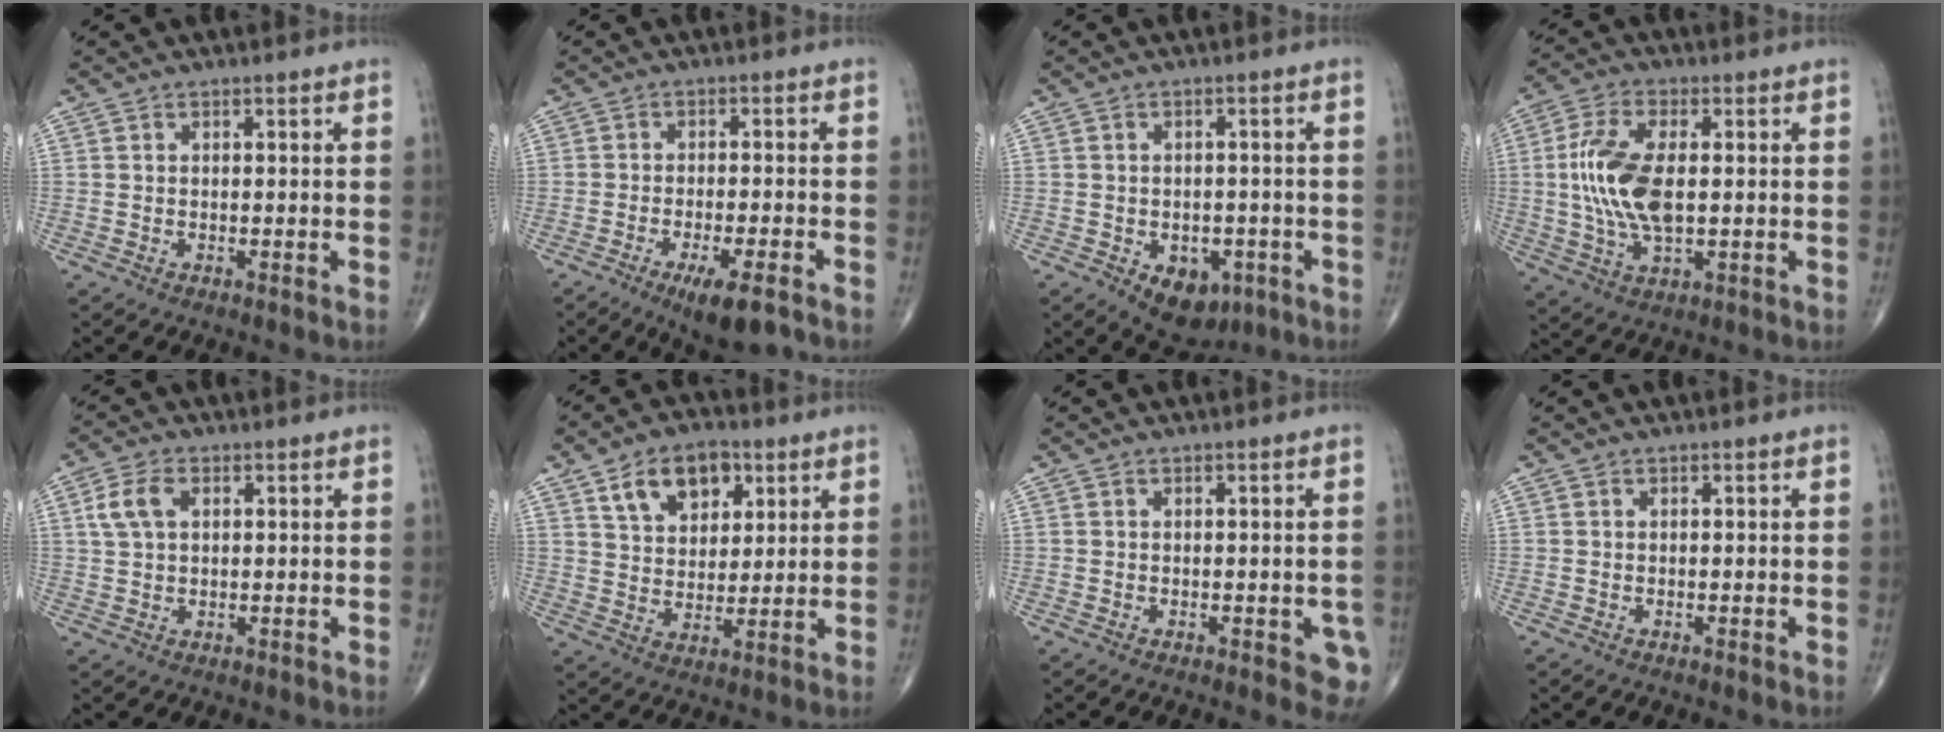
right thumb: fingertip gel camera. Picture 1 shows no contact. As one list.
[{"total": 7.9, "force": [-4.8, 1.9, 5.9], "torque": [-0.090, 0.006, -0.071]}, {"total": 8.5, "force": [-3.5, 5.7, 5.2], "torque": [-0.042, 0.013, -0.036]}, {"total": 13.0, "force": [0.5, 6.3, 11.4], "torque": [-0.245, 0.001, 0.009]}, {"total": 5.3, "force": [1.6, 3.3, 3.8], "torque": [-0.081, 0.007, 0.030]}, {"total": 11.5, "force": [5.5, 7.4, 6.8], "torque": [-0.076, -0.019, 0.096]}, {"total": 4.6, "force": [-1.4, 1.9, 4.0], "torque": [-0.020, -0.004, -0.015]}, {"total": 0.0}]